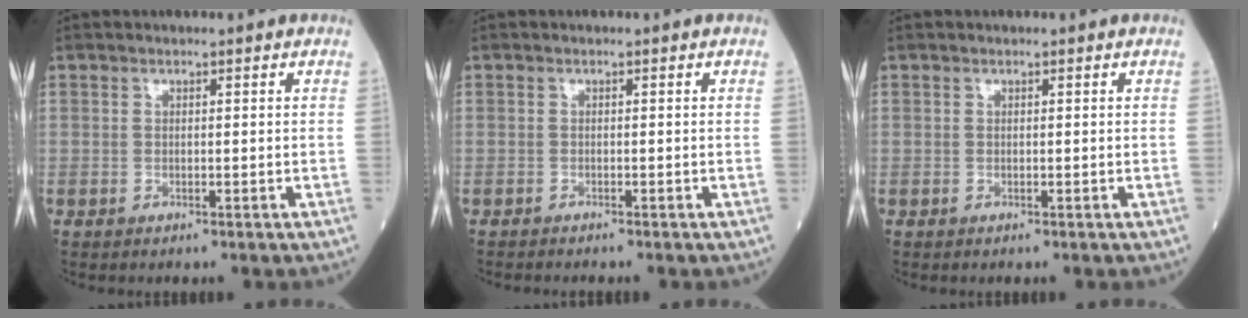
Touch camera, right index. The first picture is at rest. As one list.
[{"total": 0.9, "force": [-0.8, -0.1, 0.3], "torque": [-0.005, 0.000, -0.013]}, {"total": 0.0}]